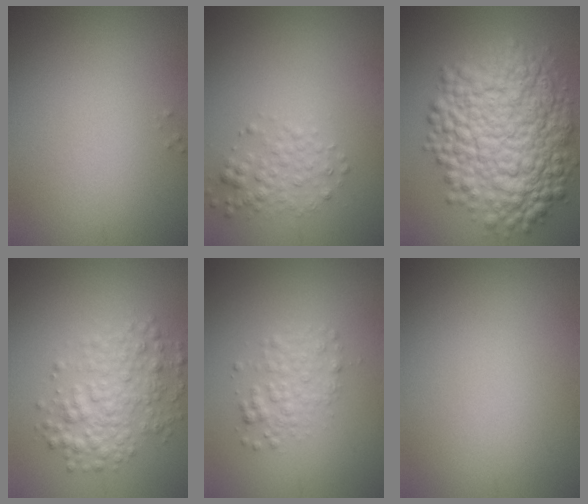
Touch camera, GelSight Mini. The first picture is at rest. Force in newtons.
{"total": 2.0, "press": 2.0, "slide": 0.1}
{"total": 11.9, "press": 11.9, "slide": 0.1}
{"total": 4.2, "press": 4.2, "slide": 0.1}
{"total": 2.3, "press": 2.3, "slide": 0.1}
{"total": 0.0}